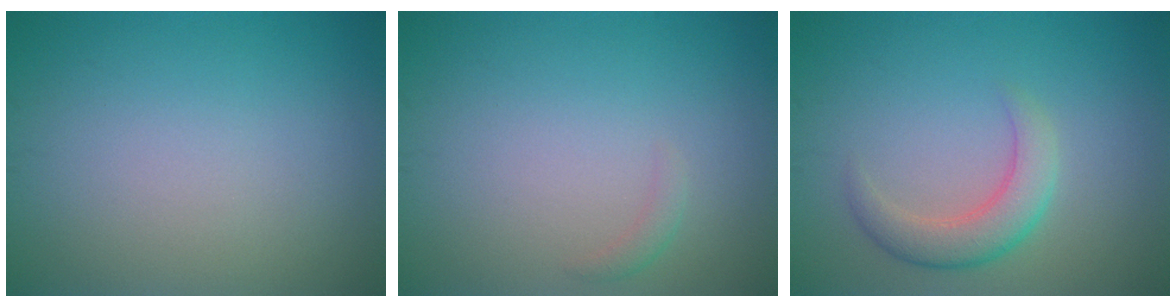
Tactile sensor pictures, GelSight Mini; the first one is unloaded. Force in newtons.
{"total": 0.8, "press": 0.8, "slide": 0.0}
{"total": 3.3, "press": 3.3, "slide": 0.1}